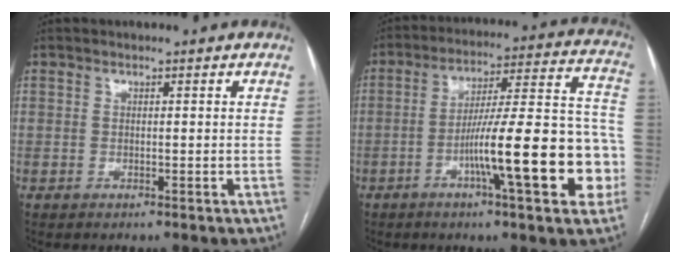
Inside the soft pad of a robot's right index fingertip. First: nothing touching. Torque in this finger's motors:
{"motor_torque": [0.76, -0.02, 0.55, 0.21]}